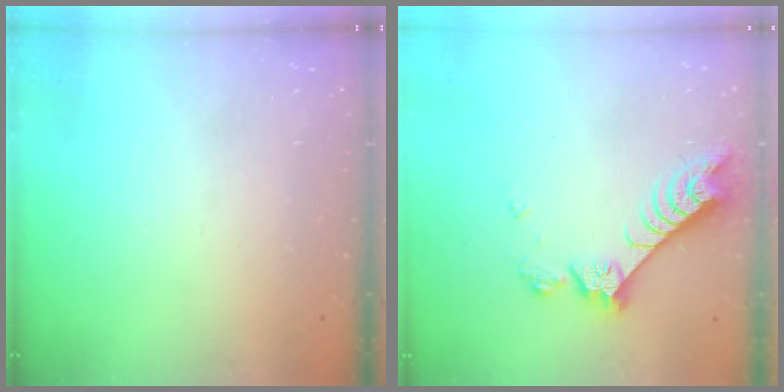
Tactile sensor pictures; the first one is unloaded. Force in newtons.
{"total": 7.6, "press": 7.6, "slide": 0.8}